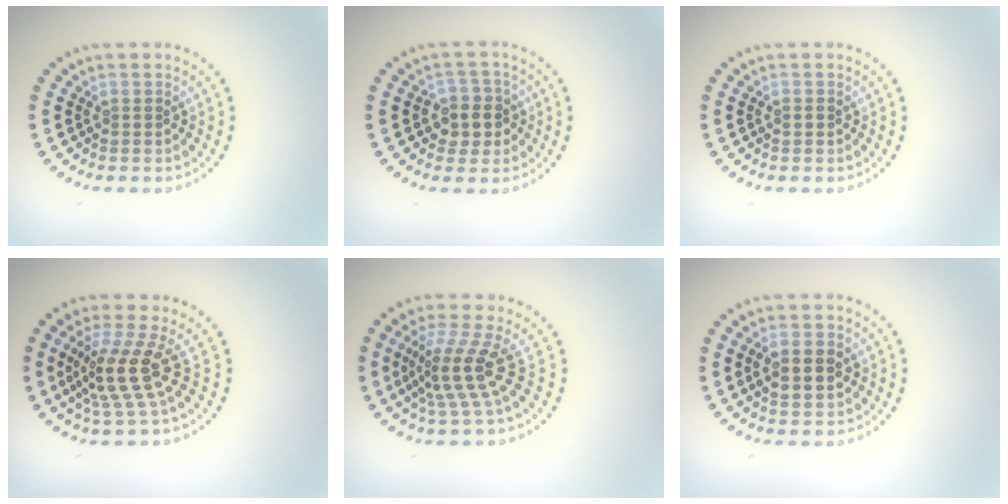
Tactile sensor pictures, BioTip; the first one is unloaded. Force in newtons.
{"total": 2.8, "press": 2.7, "slide": 0.8}
{"total": 0.8, "press": 0.8, "slide": 0.1}
{"total": 4.3, "press": 3.0, "slide": 3.0}
{"total": 4.1, "press": 2.8, "slide": 2.9}
{"total": 3.2, "press": 3.2, "slide": 0.2}